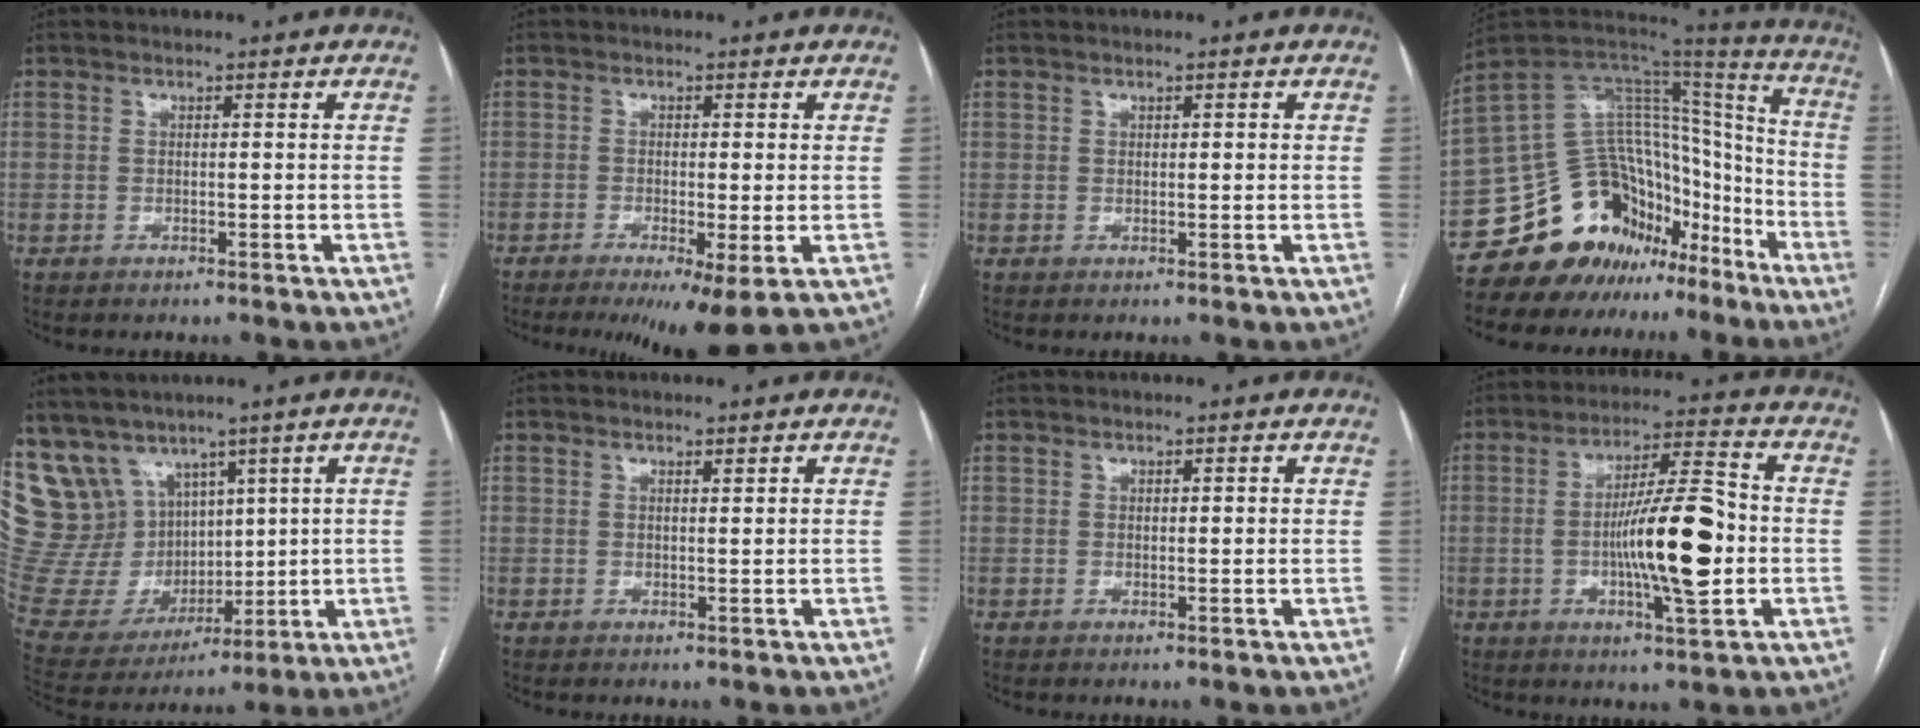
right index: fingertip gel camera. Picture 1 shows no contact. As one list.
[{"total": 7.0, "force": [-3.6, 1.1, 5.9], "torque": [-0.083, -0.019, -0.054]}, {"total": 0.8, "force": [0.3, 0.3, 0.7], "torque": [-0.010, 0.001, 0.004]}, {"total": 20.0, "force": [-13.3, 12.7, 7.9], "torque": [-0.120, 0.101, -0.203]}, {"total": 19.3, "force": [9.9, 15.0, 6.9], "torque": [-0.185, 0.069, 0.223]}, {"total": 1.0, "force": [0.8, 0.2, 0.6], "torque": [-0.011, -0.003, 0.013]}, {"total": 1.1, "force": [0.4, 0.5, 0.9], "torque": [-0.013, 0.003, 0.006]}, {"total": 13.3, "force": [-1.7, 1.8, 13.1], "torque": [-0.223, 0.006, -0.028]}]